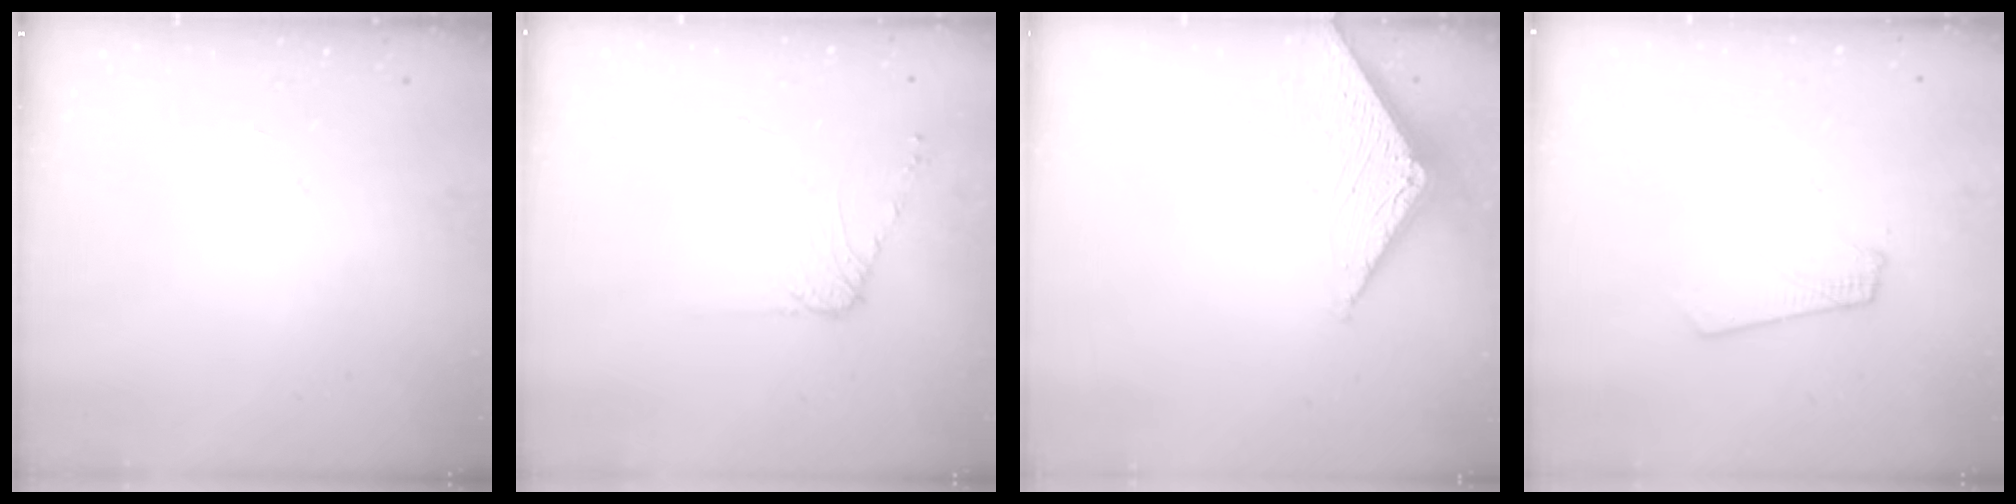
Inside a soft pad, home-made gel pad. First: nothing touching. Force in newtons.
{"total": 6.5, "press": 6.4, "slide": 1.2}
{"total": 3.2, "press": 3.2, "slide": 0.4}
{"total": 1.8, "press": 1.8, "slide": 0.1}